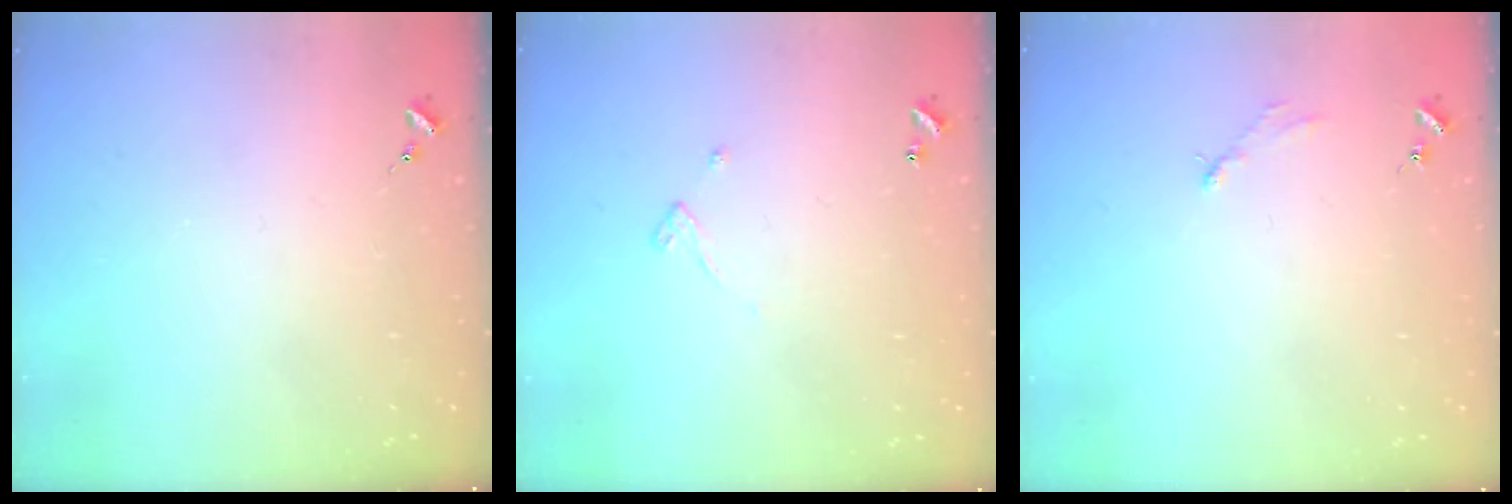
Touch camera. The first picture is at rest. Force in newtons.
{"total": 3.2, "press": 3.1, "slide": 0.3}
{"total": 2.9, "press": 2.9, "slide": 0.4}